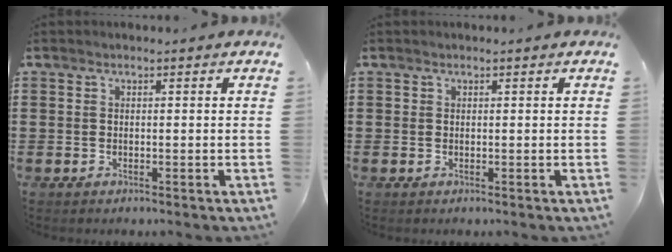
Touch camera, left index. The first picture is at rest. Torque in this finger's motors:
{"motor_torque": [0.12, -0.10, 0.05, 0.01]}